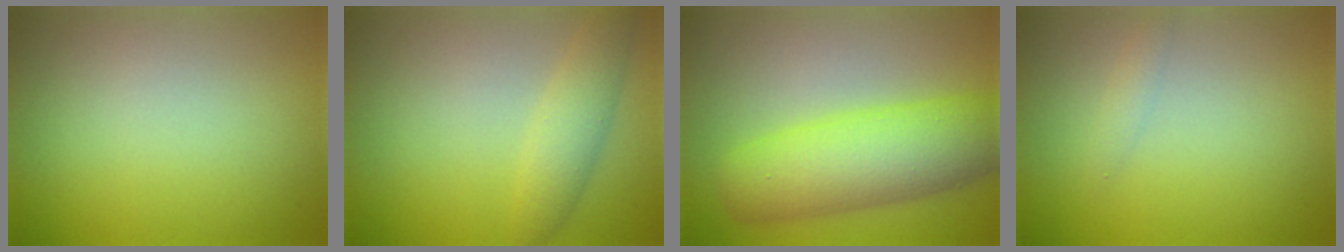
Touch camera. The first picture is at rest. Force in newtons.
{"total": 2.9, "press": 2.9, "slide": 0.2}
{"total": 7.6, "press": 7.6, "slide": 0.2}
{"total": 0.9, "press": 0.9, "slide": 0.1}